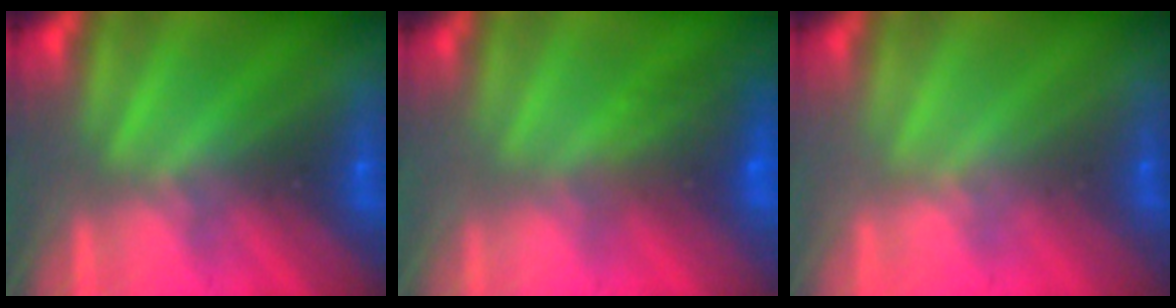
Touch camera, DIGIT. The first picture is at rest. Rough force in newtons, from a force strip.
{"total": 8.3}
{"total": 2.3}